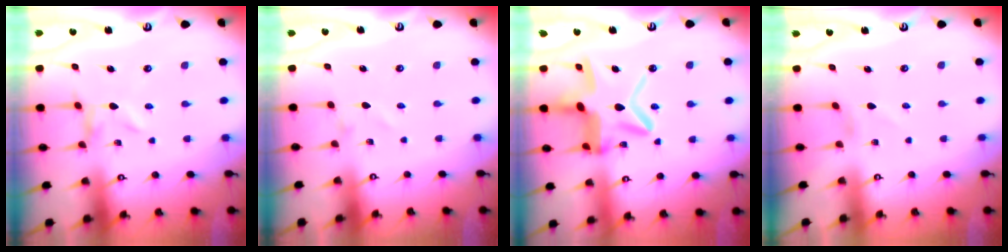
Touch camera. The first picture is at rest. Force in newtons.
{"total": 1.4, "press": 1.4, "slide": 0.0}
{"total": 17.2, "press": 17.2, "slide": 1.5}
{"total": 0.0}